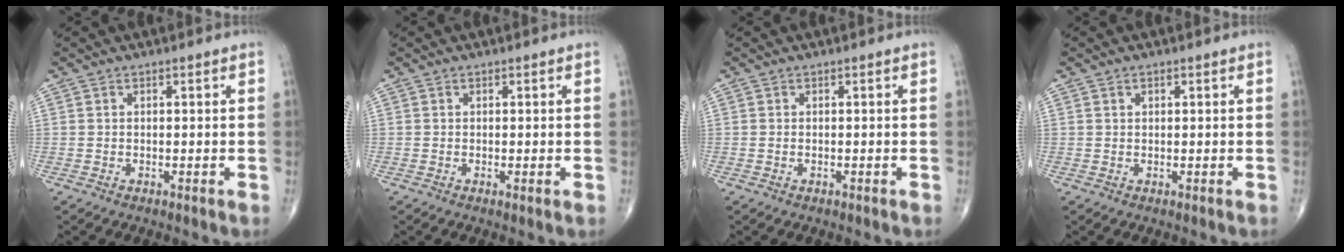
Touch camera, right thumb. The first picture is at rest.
{"total": 0.6, "force": [-0.1, 0.1, 0.6], "torque": [-0.016, -0.004, -0.003]}
{"total": 0.0}
{"total": 0.7, "force": [0.3, 0.4, 0.4], "torque": [-0.004, -0.001, 0.005]}